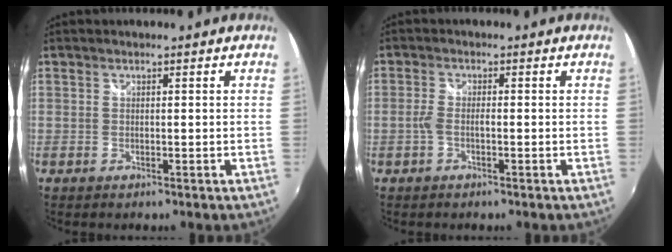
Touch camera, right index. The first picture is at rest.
{"total": 2.3, "force": [-0.9, 0.6, 2.1], "torque": [-0.047, 0.001, -0.020]}